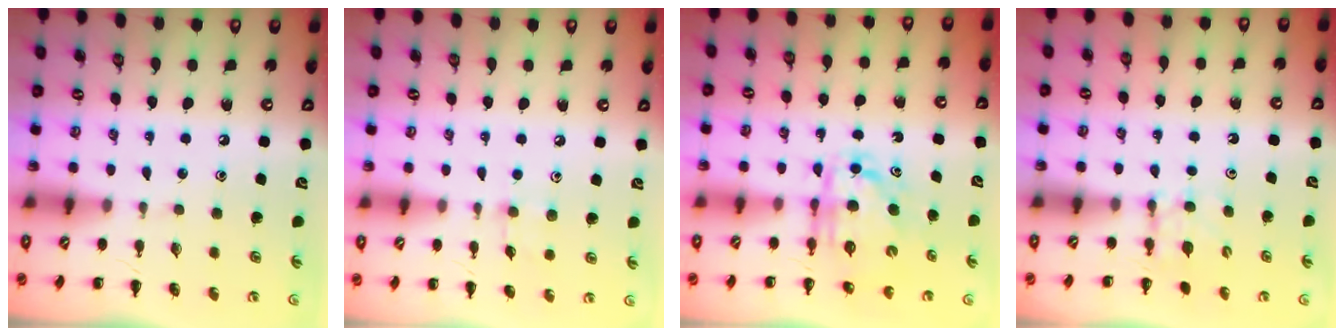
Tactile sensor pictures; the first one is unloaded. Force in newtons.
{"total": 3.8, "press": 3.6, "slide": 1.4}
{"total": 6.6, "press": 6.5, "slide": 1.1}
{"total": 4.9, "press": 4.7, "slide": 1.4}